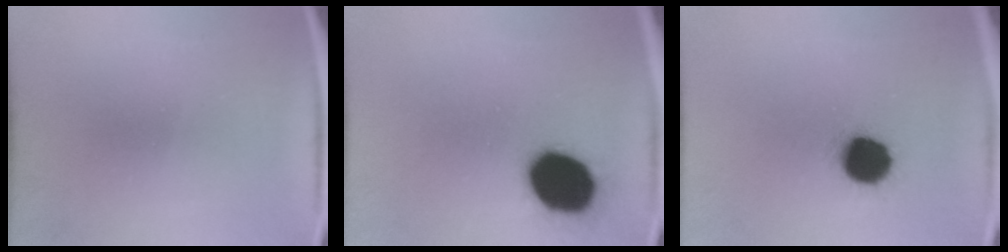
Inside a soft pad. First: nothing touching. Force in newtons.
{"total": 19.1}
{"total": 12.3}